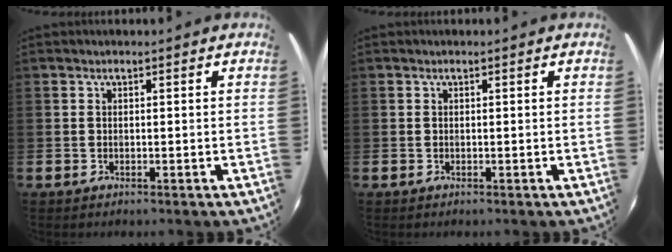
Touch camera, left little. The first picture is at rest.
{"total": 0.0}